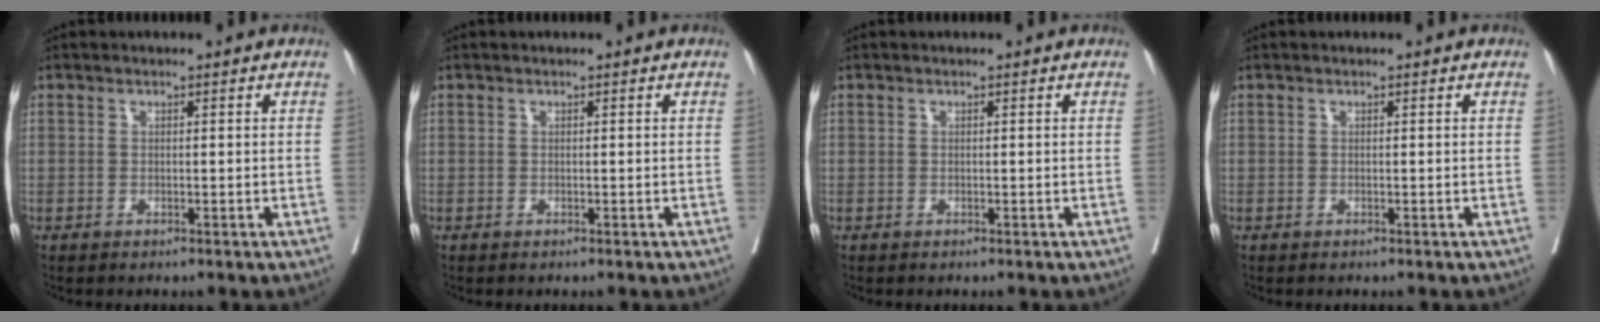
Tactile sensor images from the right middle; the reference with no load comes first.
{"total": 0.0}
{"total": 0.0}
{"total": 0.0}